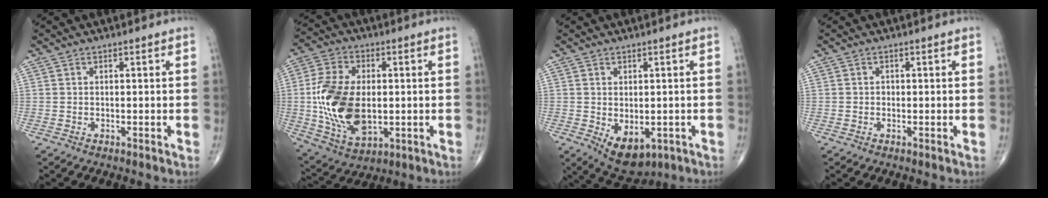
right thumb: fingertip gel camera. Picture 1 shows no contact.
{"total": 17.6, "force": [-0.6, 10.6, 14.0], "torque": [-0.268, -0.005, 0.000]}
{"total": 7.9, "force": [-2.3, 4.7, 5.9], "torque": [-0.075, -0.005, -0.016]}
{"total": 0.7, "force": [-0.1, 0.6, 0.3], "torque": [-0.001, 0.002, -0.003]}